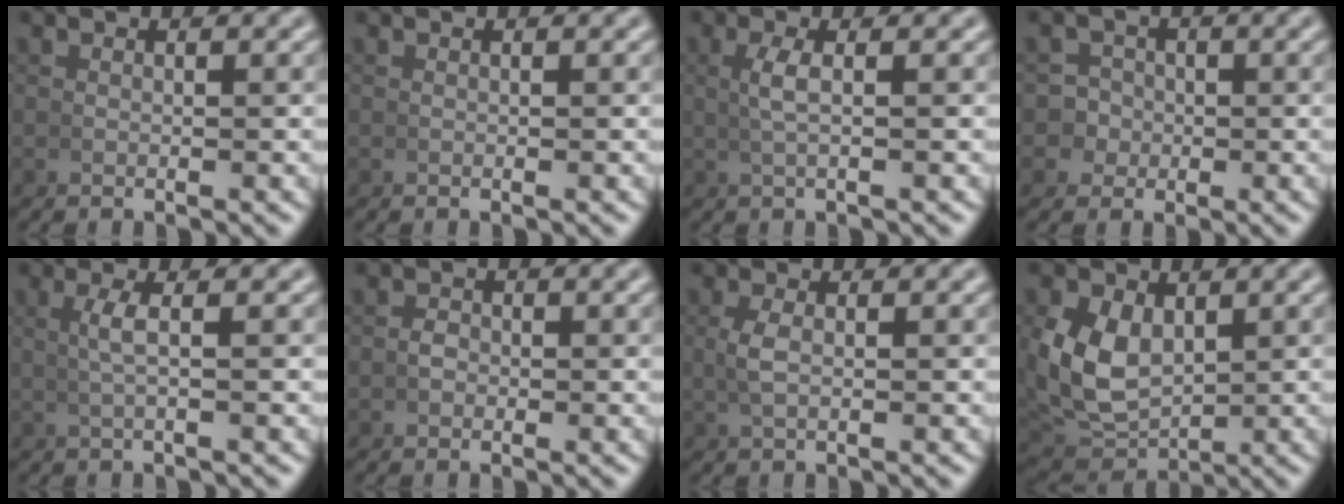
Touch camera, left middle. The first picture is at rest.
{"total": 0.0}
{"total": 1.7, "force": [0.4, -0.2, 1.7], "torque": [-0.036, 0.006, 0.010]}
{"total": 3.6, "force": [-0.9, 3.3, 0.9], "torque": [-0.024, -0.015, -0.013]}
{"total": 1.8, "force": [0.4, -0.4, 1.7], "torque": [-0.034, 0.008, 0.009]}
{"total": 0.7, "force": [-0.3, 0.6, 0.3], "torque": [-0.013, -0.003, -0.004]}
{"total": 1.5, "force": [0.2, 0.3, 1.4], "torque": [-0.038, 0.004, 0.008]}
{"total": 7.6, "force": [0.7, 5.7, 4.9], "torque": [-0.121, -0.028, 0.035]}